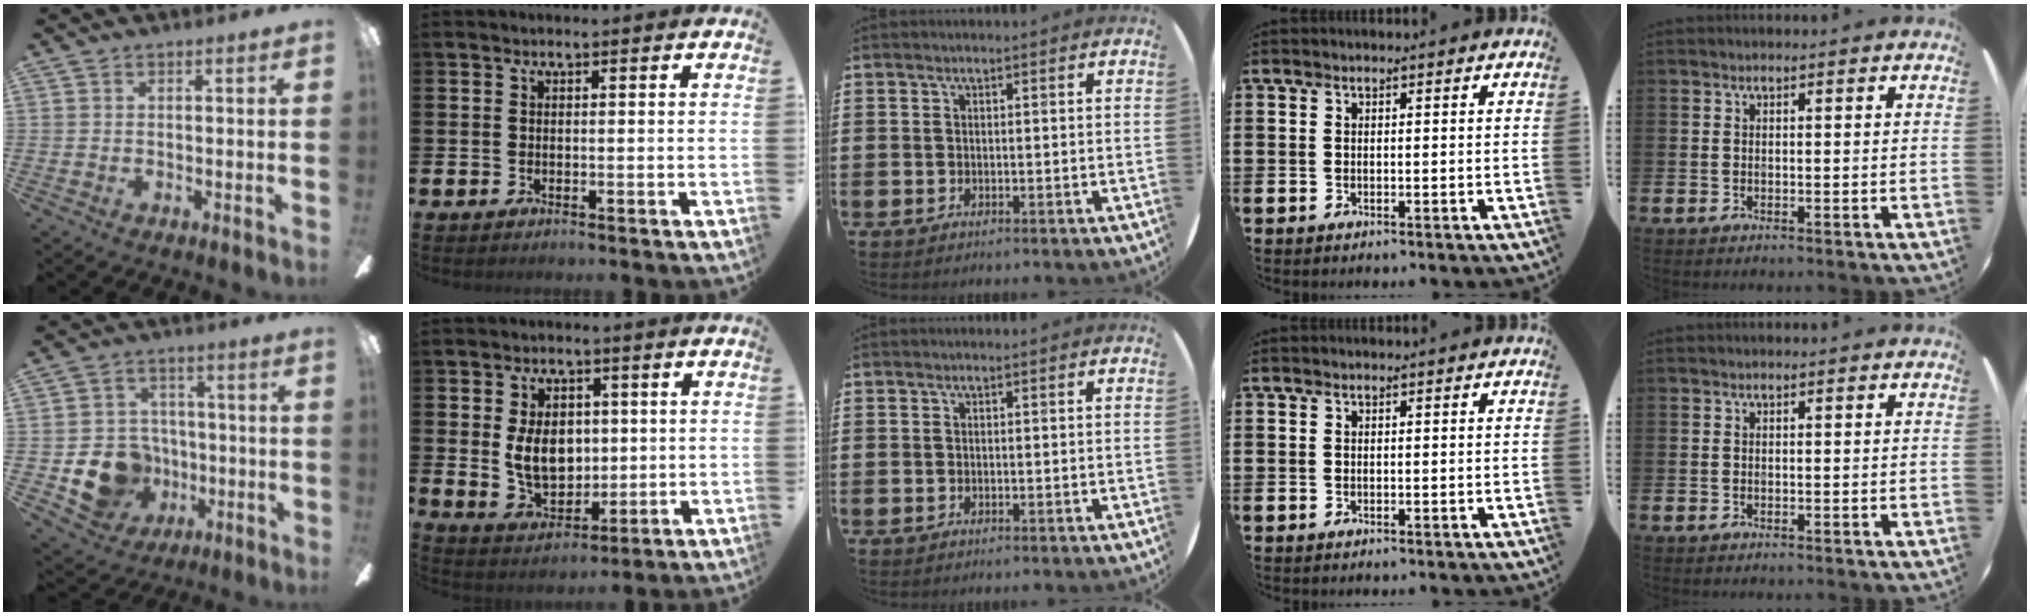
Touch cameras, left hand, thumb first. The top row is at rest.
{"thumb": {"total": 13.1, "force": [-4.2, 11.3, 5.1], "torque": [-0.100, 0.029, -0.062]}, "index": {"total": 6.7, "force": [1.0, 4.8, 4.5], "torque": [-0.075, 0.008, 0.014]}}